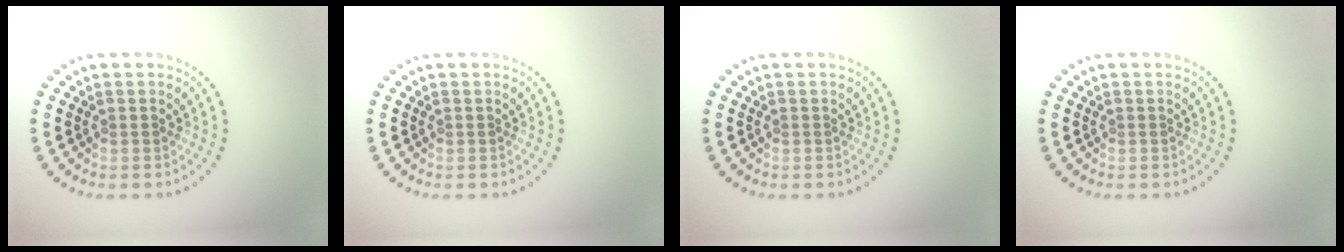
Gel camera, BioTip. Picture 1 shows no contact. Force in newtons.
{"total": 0.0}
{"total": 0.0}
{"total": 0.0}